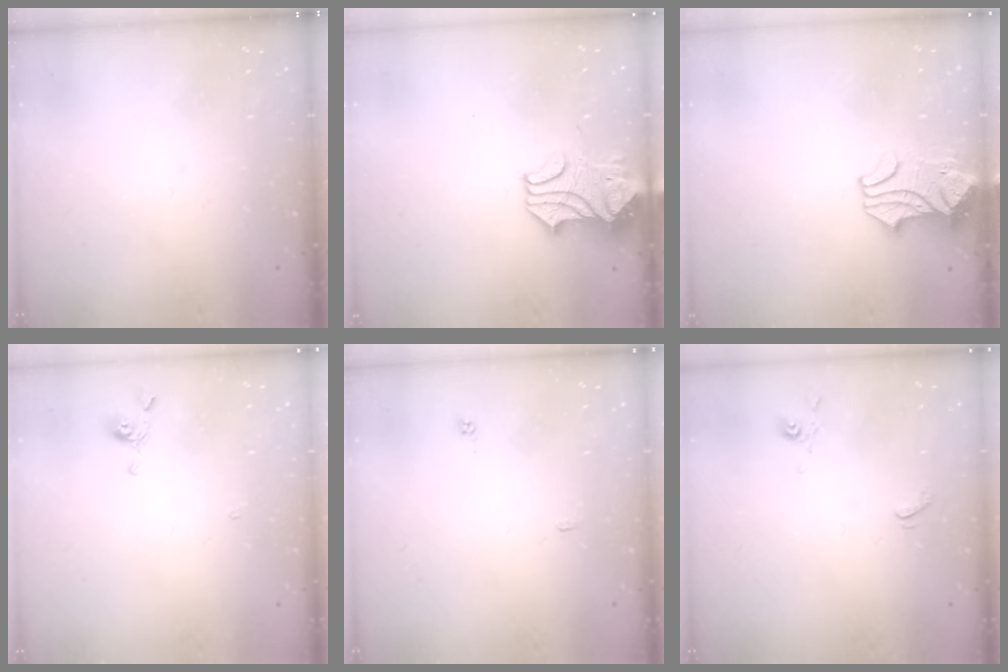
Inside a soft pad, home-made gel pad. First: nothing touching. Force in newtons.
{"total": 3.5, "press": 3.4, "slide": 1.0}
{"total": 6.1, "press": 6.1, "slide": 0.9}
{"total": 2.2, "press": 2.2, "slide": 0.3}
{"total": 1.9, "press": 1.9, "slide": 0.2}
{"total": 2.4, "press": 2.3, "slide": 0.4}